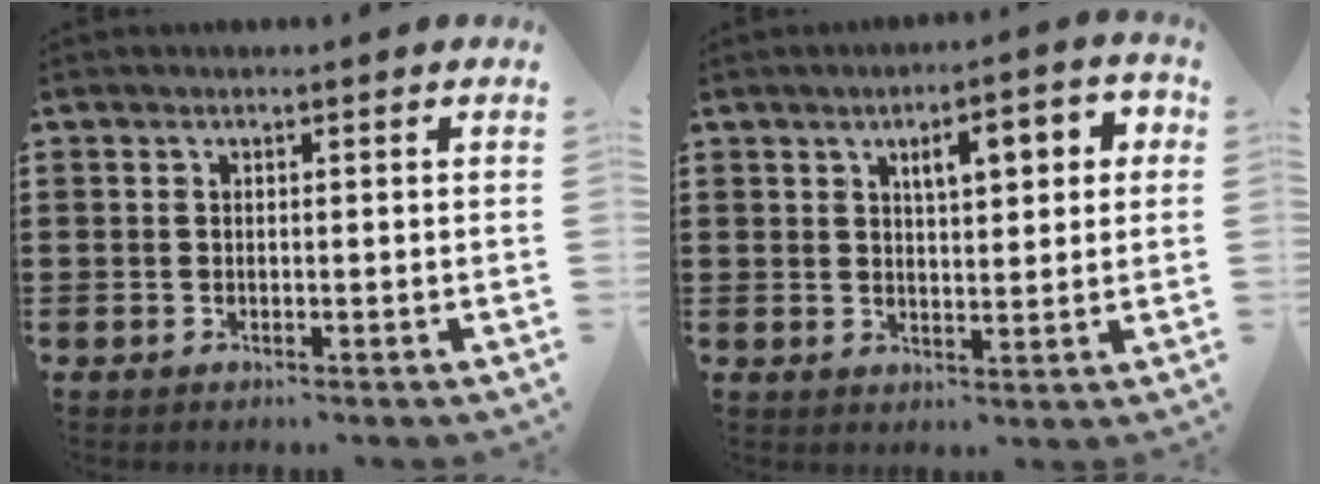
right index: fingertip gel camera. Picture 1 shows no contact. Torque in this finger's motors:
{"motor_torque": [0.64, -0.01, 0.48, 0.14]}